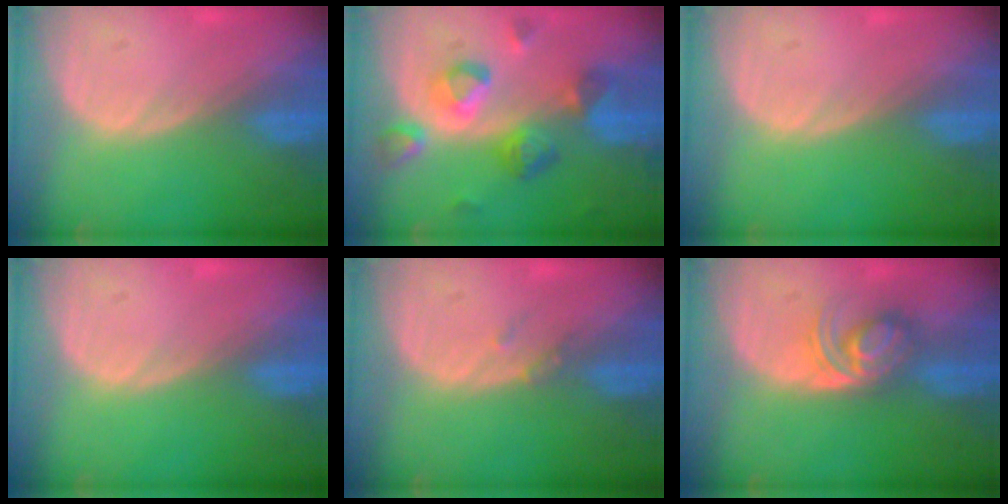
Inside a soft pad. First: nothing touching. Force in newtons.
{"total": 8.7, "press": 8.0, "slide": 3.5}
{"total": 0.0}
{"total": 0.0}
{"total": 1.3, "press": 1.1, "slide": 0.7}
{"total": 5.7, "press": 5.2, "slide": 2.4}